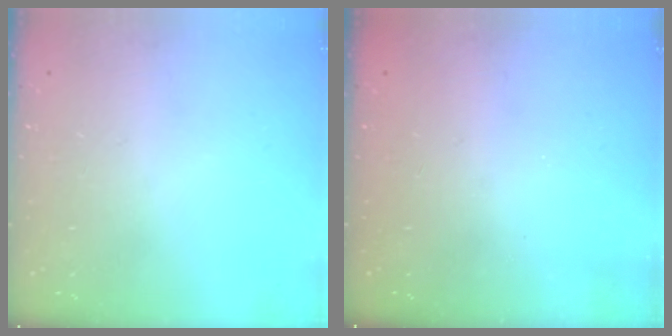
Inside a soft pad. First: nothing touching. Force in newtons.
{"total": 2.3, "press": 2.2, "slide": 0.8}